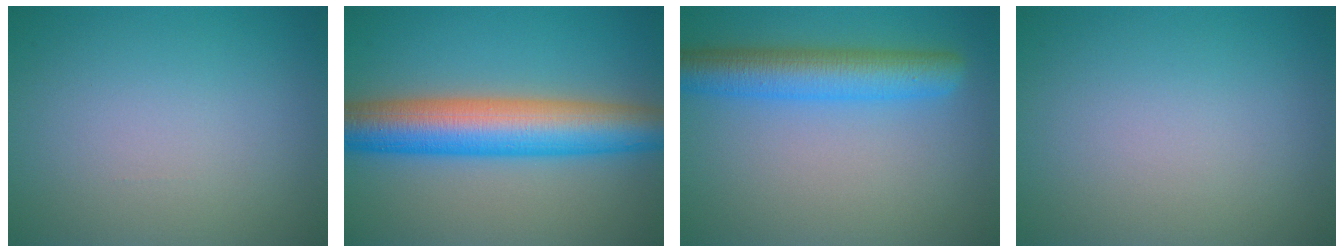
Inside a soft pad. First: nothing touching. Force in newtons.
{"total": 9.6, "press": 9.6, "slide": 0.3}
{"total": 5.7, "press": 5.7, "slide": 0.2}
{"total": 0.0}